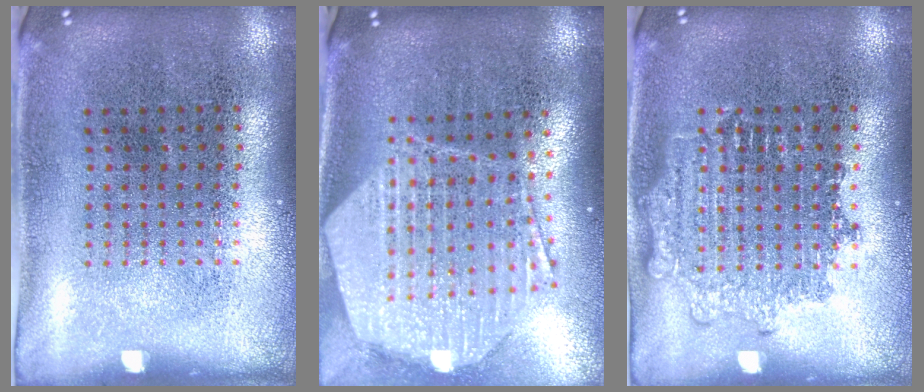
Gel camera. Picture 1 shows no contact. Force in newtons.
{"total": 2.7, "press": 2.1, "slide": 1.7}
{"total": 2.2, "press": 2.2, "slide": 0.5}